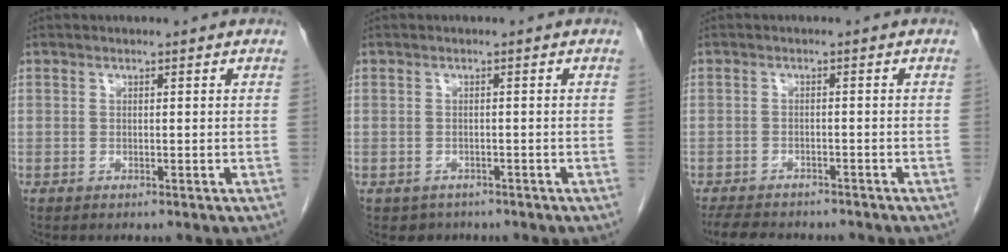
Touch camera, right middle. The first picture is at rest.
{"total": 2.1, "force": [-1.5, 1.5, 0.0], "torque": [-0.007, 0.005, -0.020]}
{"total": 9.4, "force": [-8.2, 3.0, 3.6], "torque": [-0.066, -0.005, -0.113]}